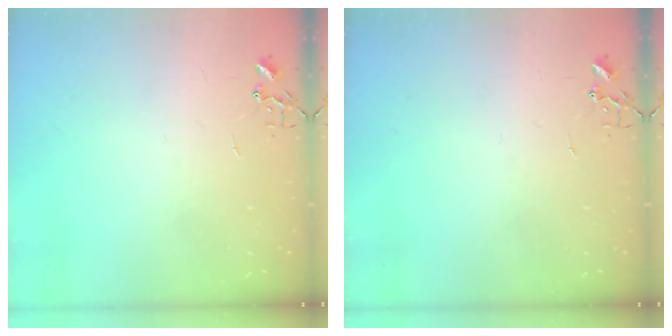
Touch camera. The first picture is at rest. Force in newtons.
{"total": 0.0}